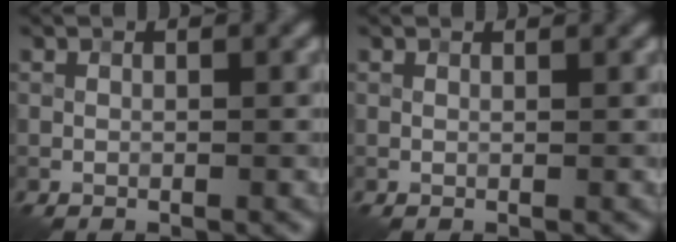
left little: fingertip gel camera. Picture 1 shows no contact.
{"total": 1.0, "force": [1.0, 0.1, 0.2], "torque": [-0.009, -0.004, 0.007]}